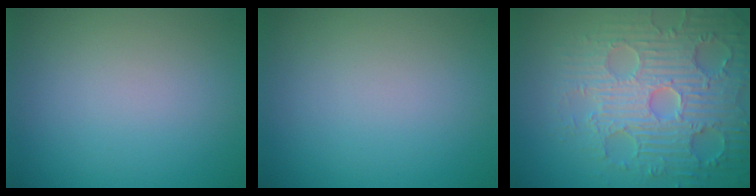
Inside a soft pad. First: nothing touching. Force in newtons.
{"total": 0.0}
{"total": 7.7, "press": 6.3, "slide": 4.5}